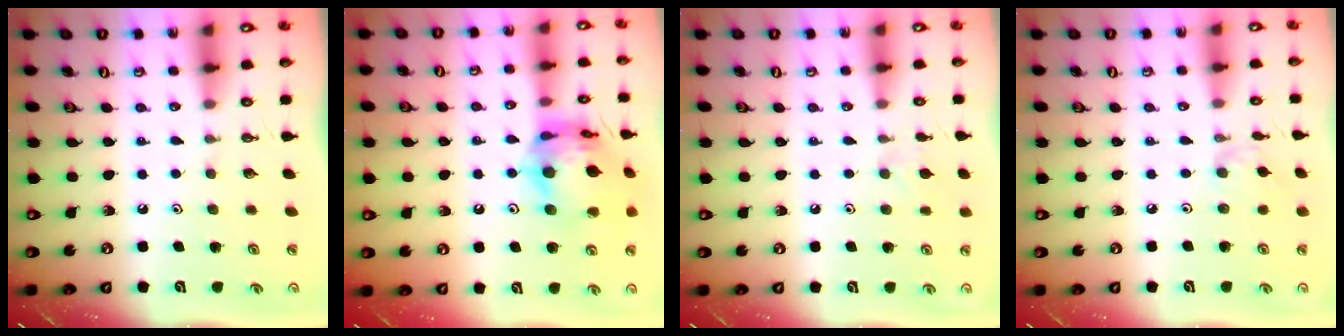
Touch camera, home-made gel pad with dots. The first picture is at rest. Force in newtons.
{"total": 17.4, "press": 17.2, "slide": 2.3}
{"total": 5.3, "press": 5.2, "slide": 0.9}
{"total": 1.8, "press": 1.8, "slide": 0.3}